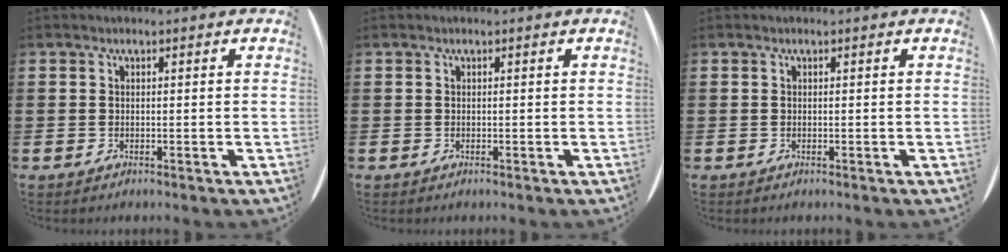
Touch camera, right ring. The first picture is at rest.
{"total": 0.0}
{"total": 0.0}